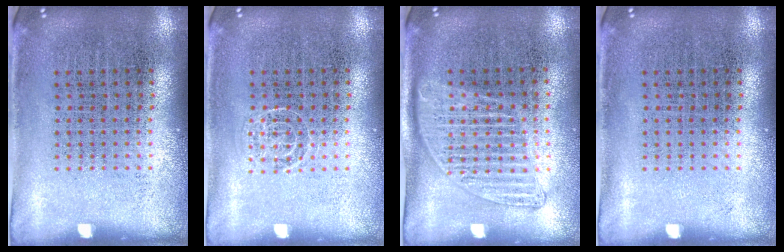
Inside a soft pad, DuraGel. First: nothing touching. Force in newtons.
{"total": 0.9, "press": 0.9, "slide": 0.2}
{"total": 1.4, "press": 1.3, "slide": 0.6}
{"total": 0.0}